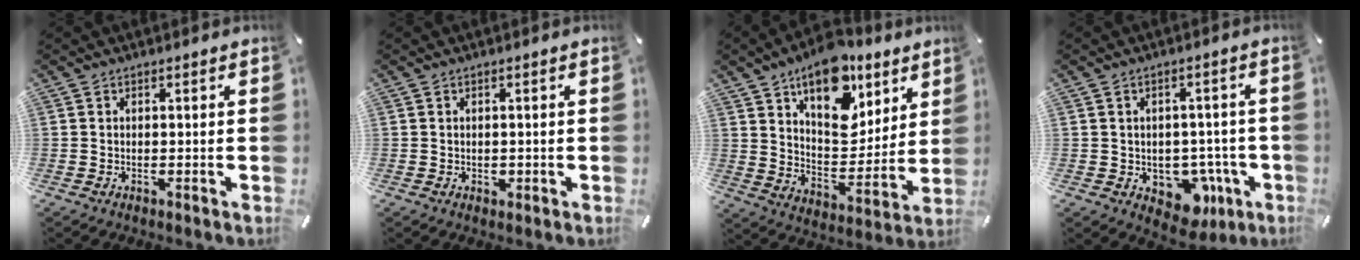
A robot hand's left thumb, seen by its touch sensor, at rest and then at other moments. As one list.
[{"total": 0.9, "force": [-0.1, 0.8, 0.4], "torque": [-0.007, 0.004, -0.002]}, {"total": 18.0, "force": [11.8, 10.0, 9.1], "torque": [-0.129, -0.076, 0.207]}, {"total": 8.9, "force": [-2.7, 6.8, 4.9], "torque": [-0.043, 0.010, -0.037]}]